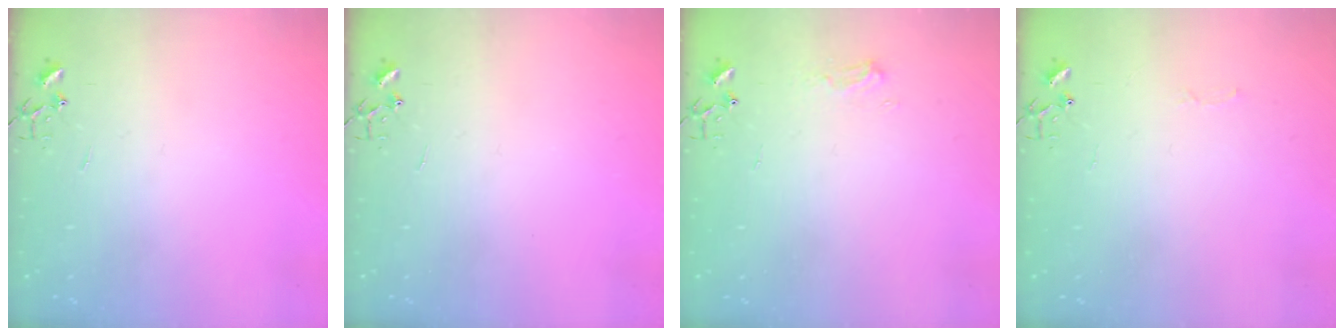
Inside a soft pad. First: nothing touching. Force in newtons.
{"total": 0.0}
{"total": 6.0, "press": 6.0, "slide": 0.7}
{"total": 2.5, "press": 2.5, "slide": 0.4}